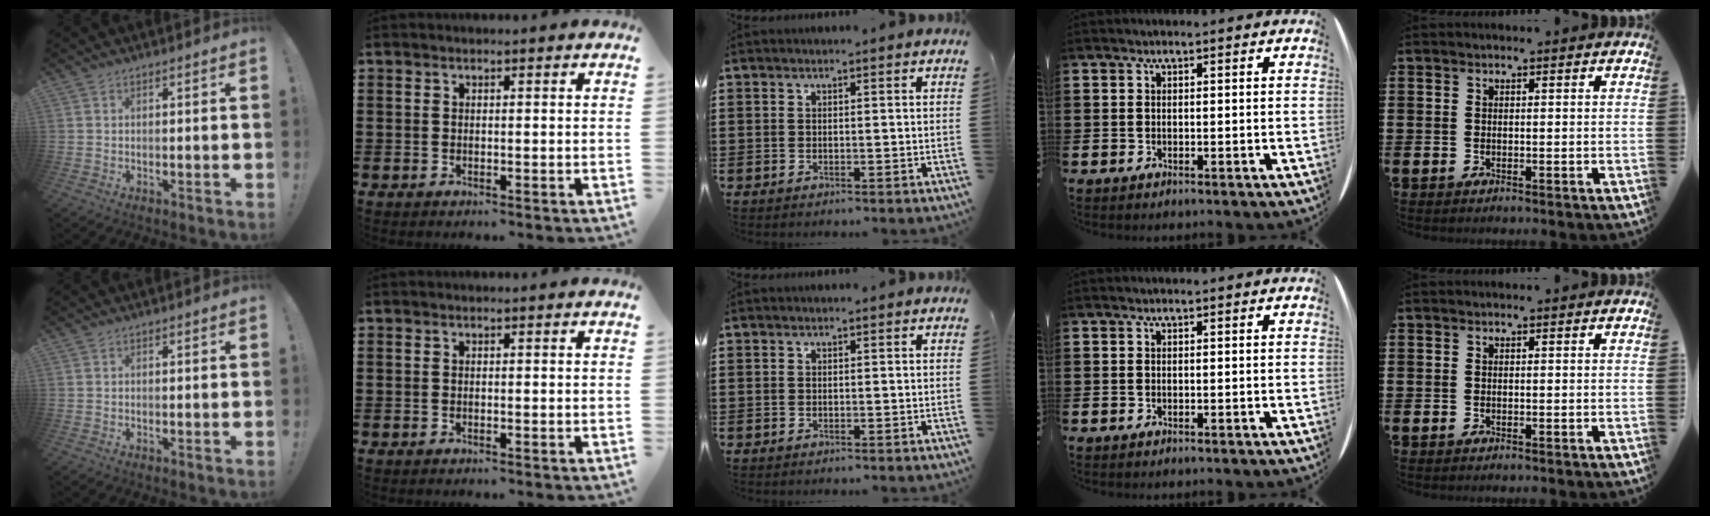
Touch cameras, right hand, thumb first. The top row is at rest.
{}